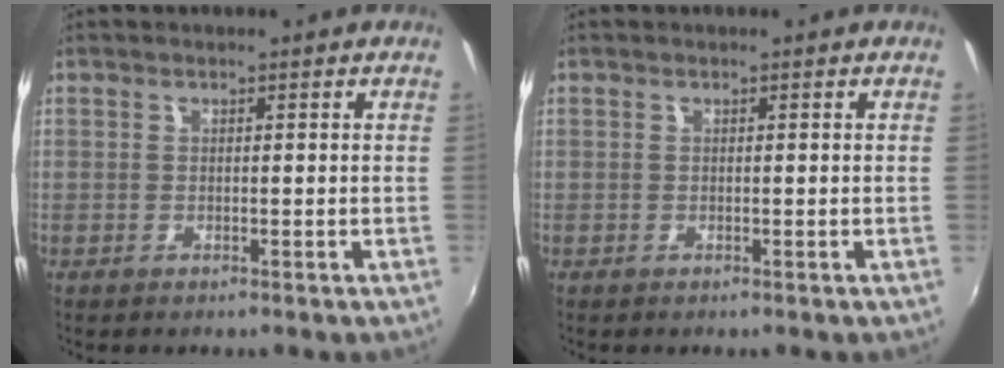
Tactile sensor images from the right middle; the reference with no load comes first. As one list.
[{"total": 0.0}]